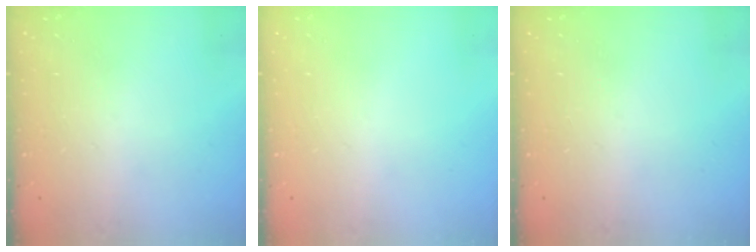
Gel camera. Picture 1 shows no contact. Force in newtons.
{"total": 0.0}
{"total": 0.0}